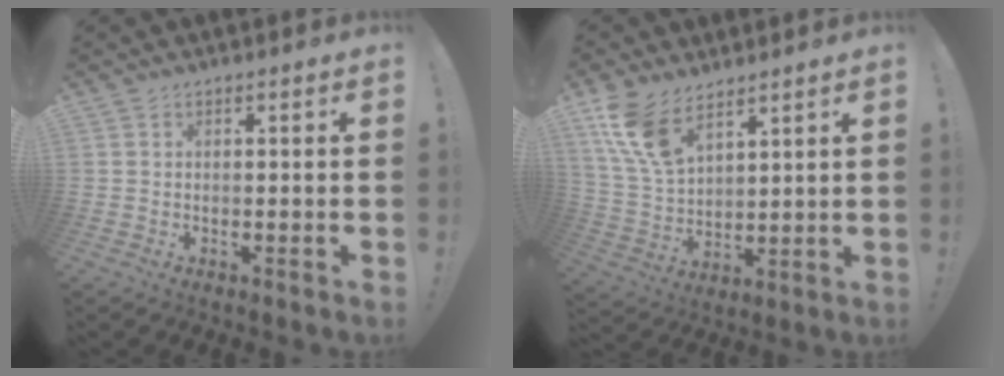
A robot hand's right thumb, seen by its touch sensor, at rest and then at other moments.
{"total": 12.4, "force": [8.1, 6.1, 7.0], "torque": [-0.158, -0.037, 0.158]}